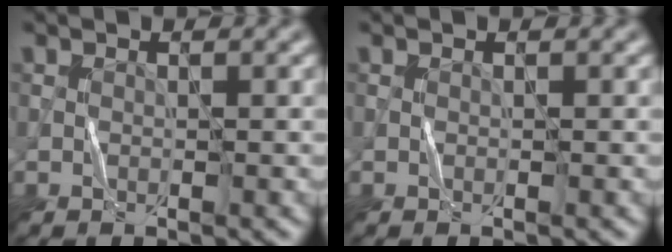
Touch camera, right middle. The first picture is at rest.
{"total": 0.0}